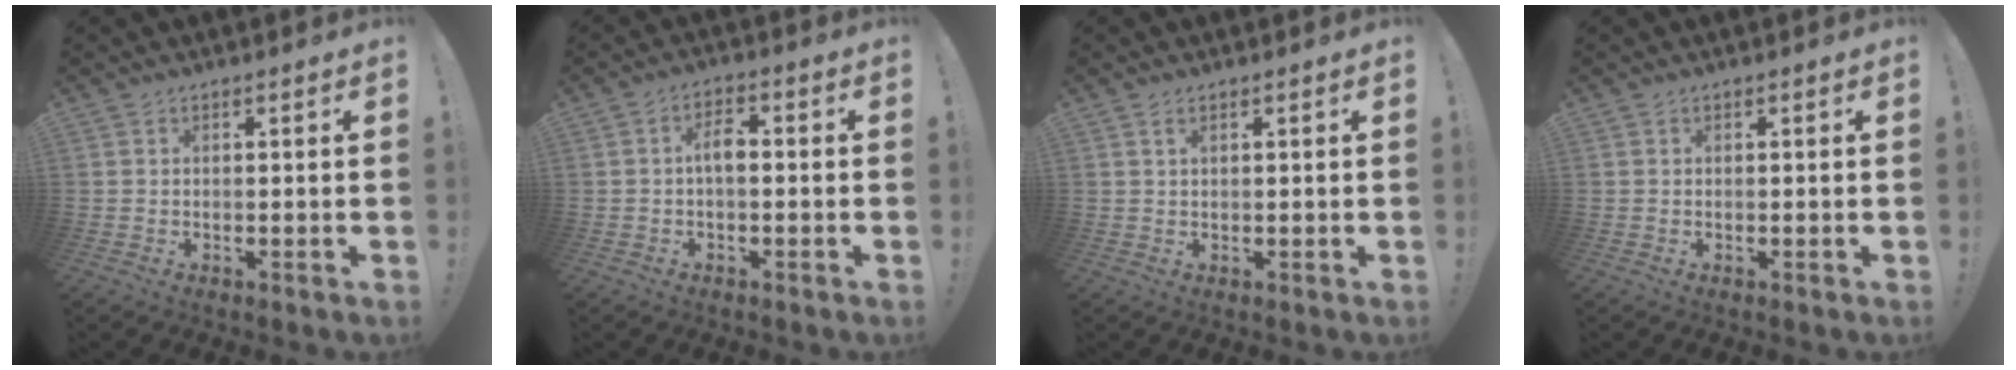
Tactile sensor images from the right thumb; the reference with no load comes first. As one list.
[{"total": 5.1, "force": [-0.2, 2.2, 4.6], "torque": [-0.086, 0.008, -0.009]}, {"total": 1.3, "force": [0.7, 0.5, 1.0], "torque": [-0.019, -0.001, 0.011]}, {"total": 0.0}]